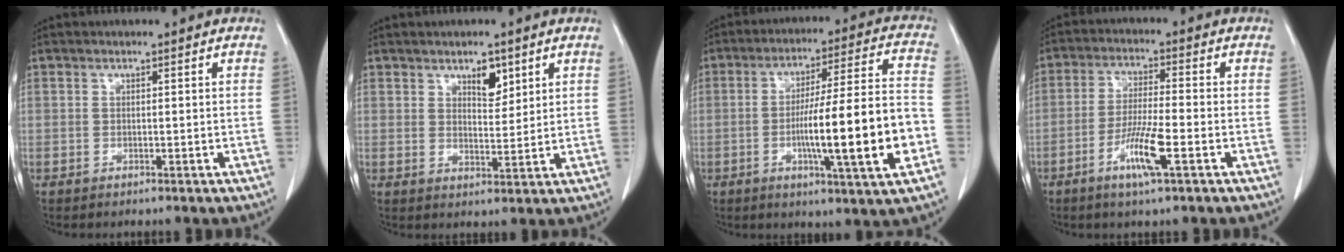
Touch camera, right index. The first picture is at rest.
{"total": 3.8, "force": [2.3, 1.7, 2.5], "torque": [-0.037, -0.005, 0.040]}
{"total": 17.3, "force": [-4.3, 0.3, 16.8], "torque": [-0.266, 0.005, -0.066]}
{"total": 7.4, "force": [-3.3, 0.2, 6.6], "torque": [-0.126, -0.009, -0.062]}